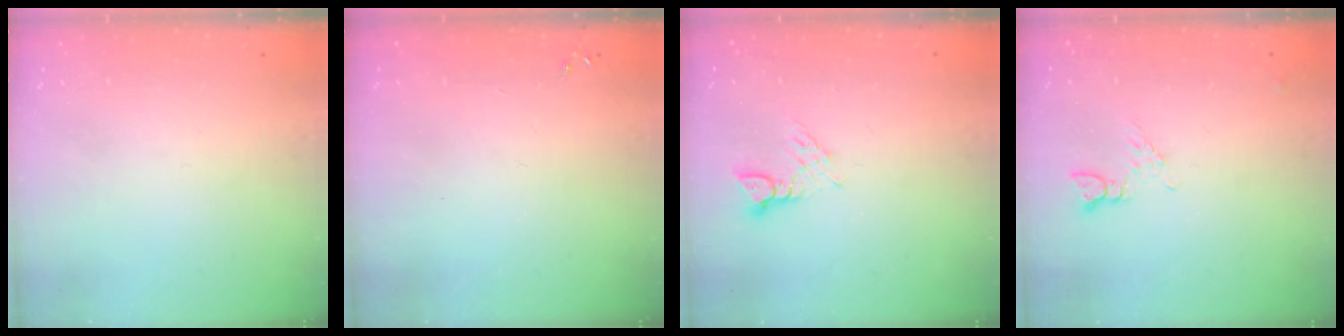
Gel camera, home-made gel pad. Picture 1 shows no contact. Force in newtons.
{"total": 0.0}
{"total": 5.5, "press": 5.5, "slide": 0.3}
{"total": 3.8, "press": 3.8, "slide": 0.7}